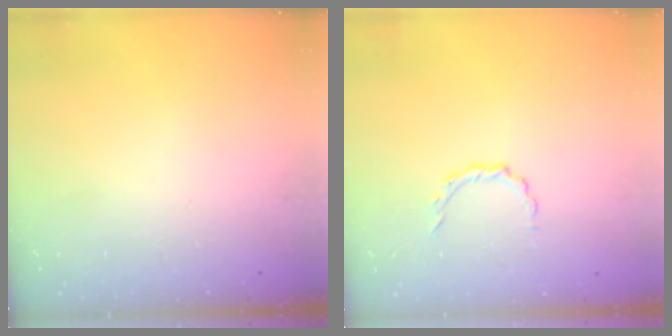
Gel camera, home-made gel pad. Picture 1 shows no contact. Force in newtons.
{"total": 3.5, "press": 3.3, "slide": 1.1}